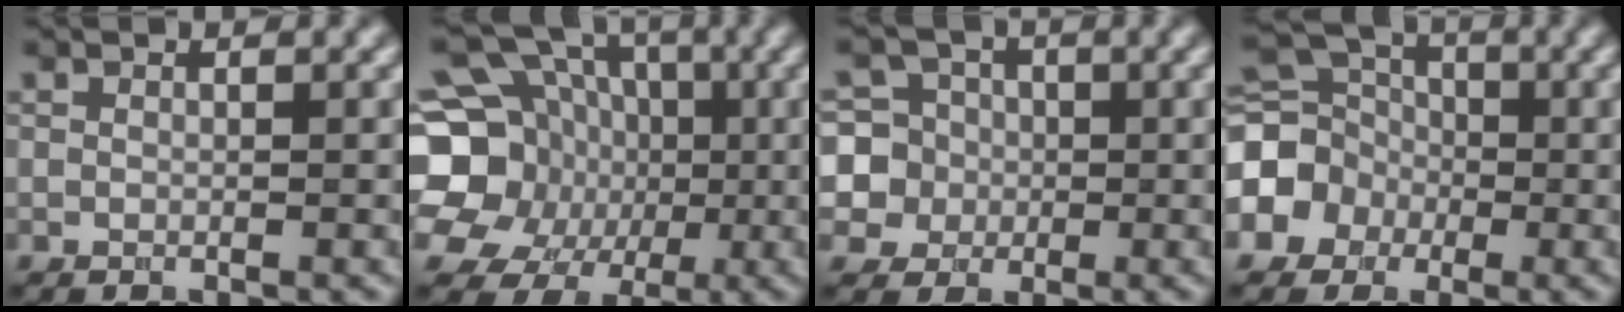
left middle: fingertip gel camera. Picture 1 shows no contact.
{"total": 19.4, "force": [-1.7, 17.8, 7.4], "torque": [-0.190, 0.000, -0.056]}
{"total": 7.6, "force": [0.7, 7.3, 1.9], "torque": [-0.048, 0.034, 0.007]}
{"total": 7.9, "force": [-1.6, 6.9, 3.5], "torque": [-0.077, 0.010, -0.064]}